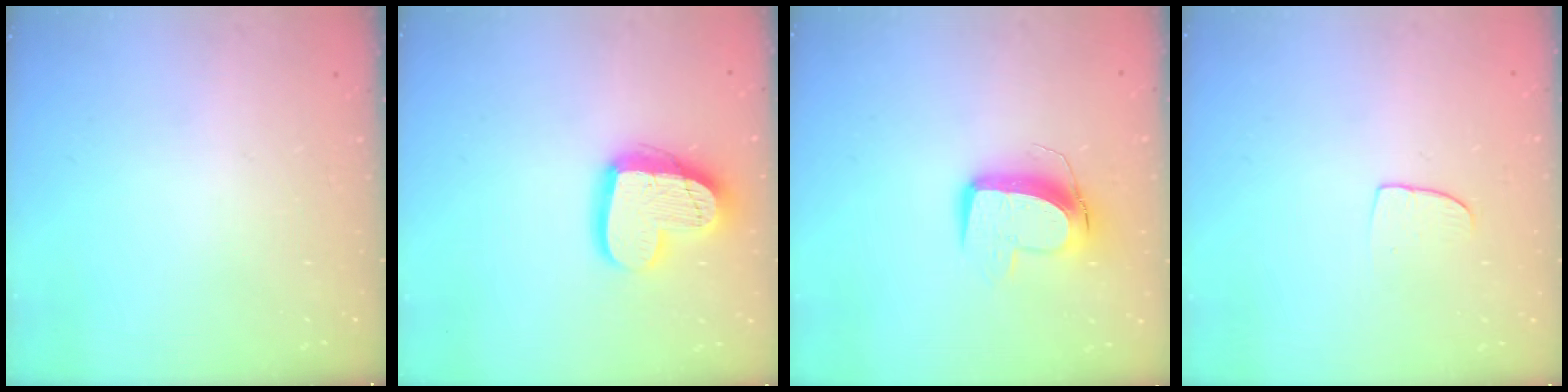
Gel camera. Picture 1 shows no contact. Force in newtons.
{"total": 17.8, "press": 17.7, "slide": 1.4}
{"total": 10.6, "press": 10.5, "slide": 1.2}
{"total": 6.4, "press": 6.4, "slide": 0.5}